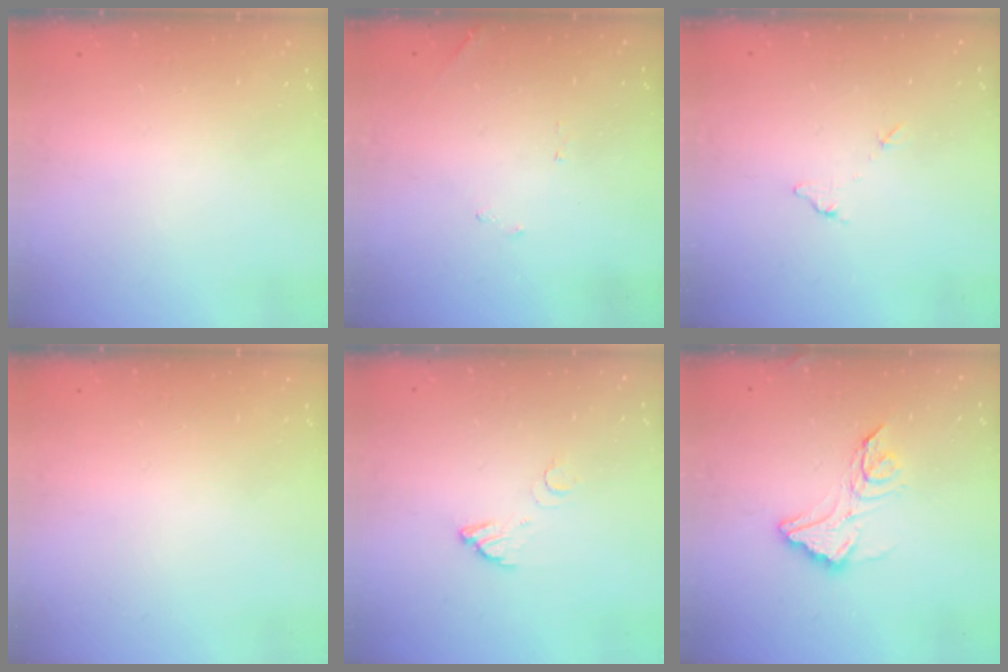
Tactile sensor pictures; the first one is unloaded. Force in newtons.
{"total": 6.9, "press": 6.9, "slide": 0.2}
{"total": 5.4, "press": 5.4, "slide": 0.2}
{"total": 0.0}
{"total": 3.3, "press": 3.3, "slide": 0.2}
{"total": 12.4, "press": 12.4, "slide": 0.8}